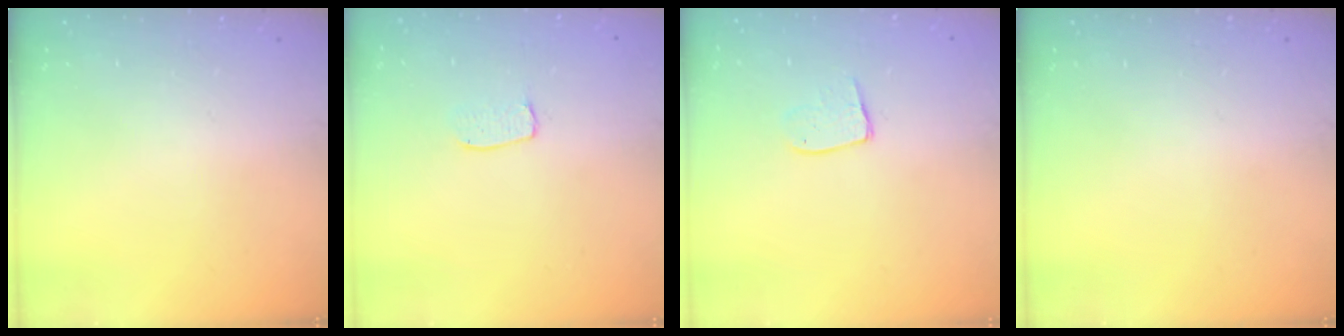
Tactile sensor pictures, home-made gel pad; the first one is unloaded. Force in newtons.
{"total": 3.9, "press": 3.9, "slide": 0.3}
{"total": 7.9, "press": 7.9, "slide": 0.4}
{"total": 0.0}